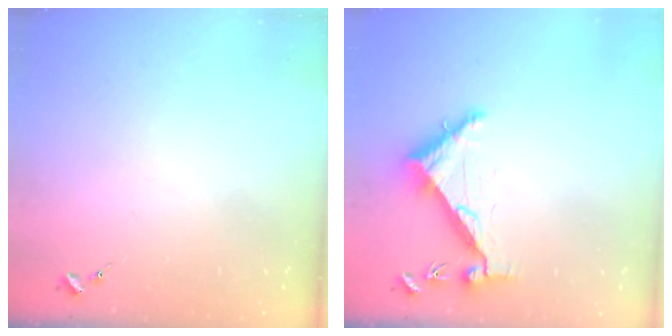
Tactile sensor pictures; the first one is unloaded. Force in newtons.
{"total": 6.4, "press": 6.4, "slide": 0.7}